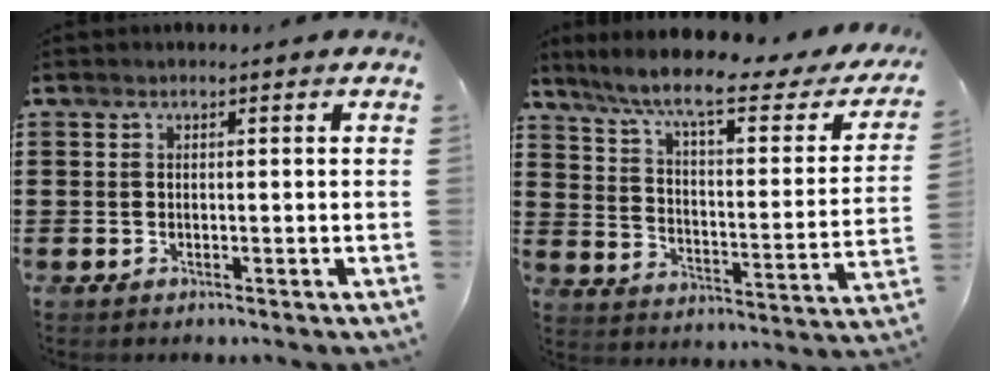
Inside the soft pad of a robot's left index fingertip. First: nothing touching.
{"total": 9.6, "force": [7.3, 1.2, 6.1], "torque": [-0.138, -0.043, 0.119]}